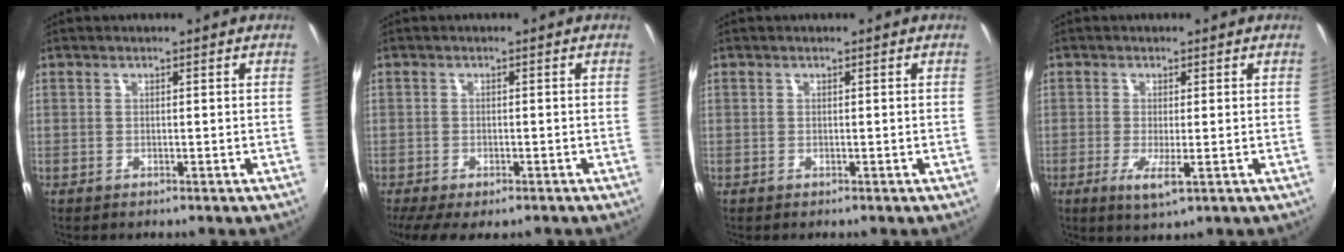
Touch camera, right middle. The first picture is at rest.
{"total": 6.9, "force": [-4.7, 2.7, 4.2], "torque": [-0.102, -0.032, -0.081]}
{"total": 0.0}
{"total": 3.9, "force": [-1.2, 0.4, 3.7], "torque": [-0.078, -0.015, -0.024]}